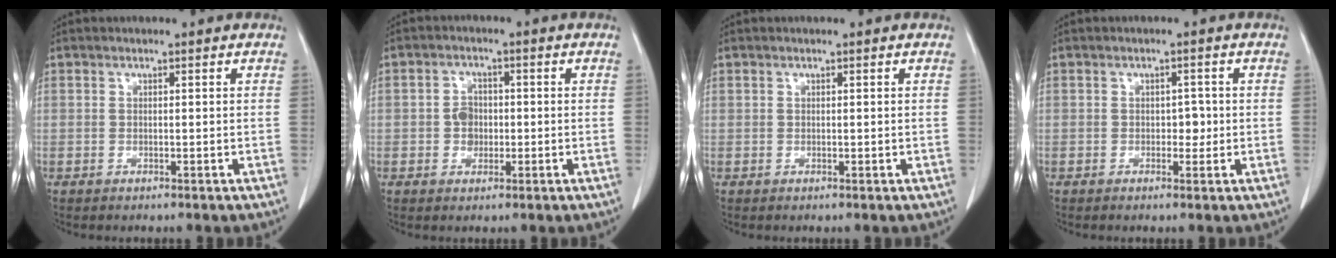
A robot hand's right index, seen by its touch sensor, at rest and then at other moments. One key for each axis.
{"total": 3.0, "fx": -0.3, "fy": 2.5, "fz": 1.6, "tx": -0.023, "ty": 0.009, "tz": -0.003}
{"total": 0.0}
{"total": 1.8, "fx": -0.1, "fy": 1.2, "fz": 1.3, "tx": -0.010, "ty": 0.006, "tz": 0.002}